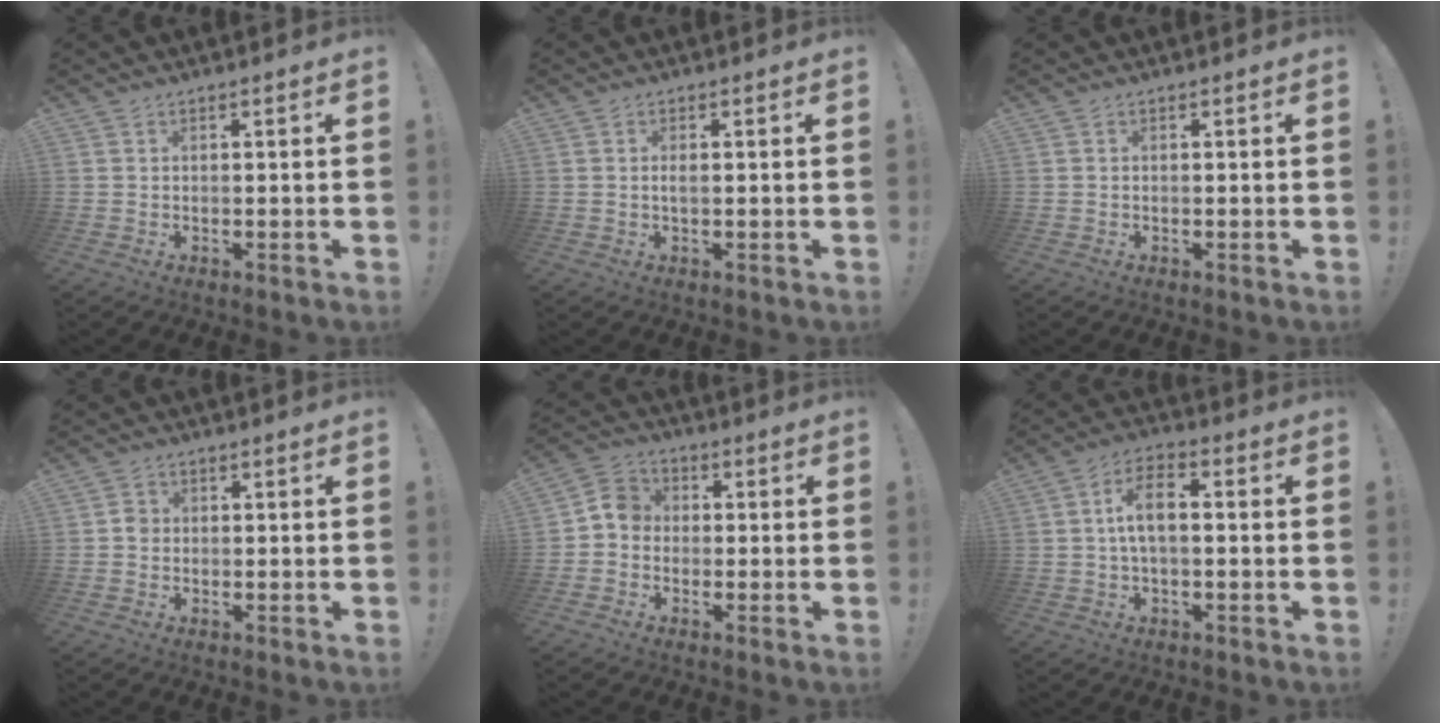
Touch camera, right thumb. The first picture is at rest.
{"total": 1.3, "force": [0.0, 0.4, 1.3], "torque": [-0.021, 0.000, -0.002]}
{"total": 0.0}
{"total": 2.4, "force": [-0.5, 2.1, 1.1], "torque": [-0.011, 0.006, -0.011]}
{"total": 6.3, "force": [-1.7, 5.3, 3.0], "torque": [-0.051, 0.028, -0.028]}
{"total": 8.3, "force": [0.3, 3.8, 7.3], "torque": [-0.139, 0.005, 0.006]}